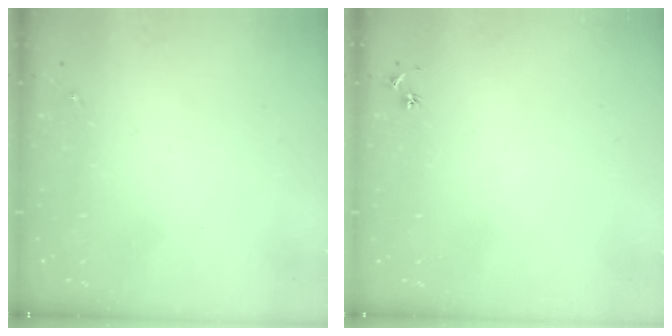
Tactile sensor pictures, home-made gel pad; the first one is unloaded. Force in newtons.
{"total": 2.5, "press": 2.5, "slide": 0.3}